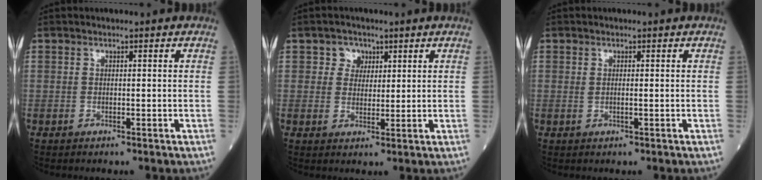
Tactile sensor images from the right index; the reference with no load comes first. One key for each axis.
{"total": 3.1, "fx": 1.5, "fy": 2.6, "fz": 0.5, "tx": -0.004, "ty": 0.002, "tz": 0.021}
{"total": 0.7, "fx": 0.0, "fy": 0.0, "fz": 0.7, "tx": -0.016, "ty": -0.001, "tz": 0.000}